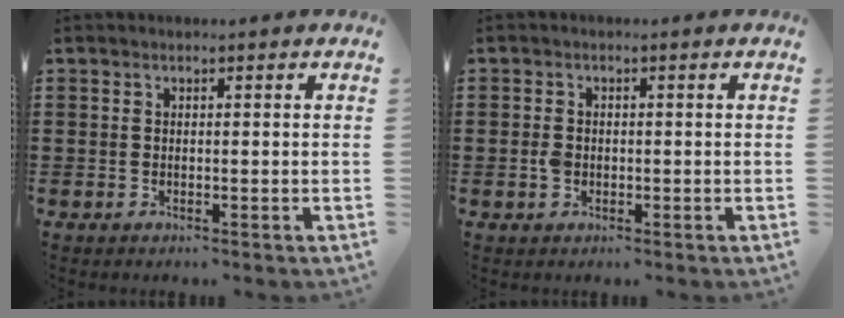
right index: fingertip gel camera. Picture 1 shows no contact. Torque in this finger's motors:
{"motor_torque": [0.58, -0.29, 0.04, 0.05]}